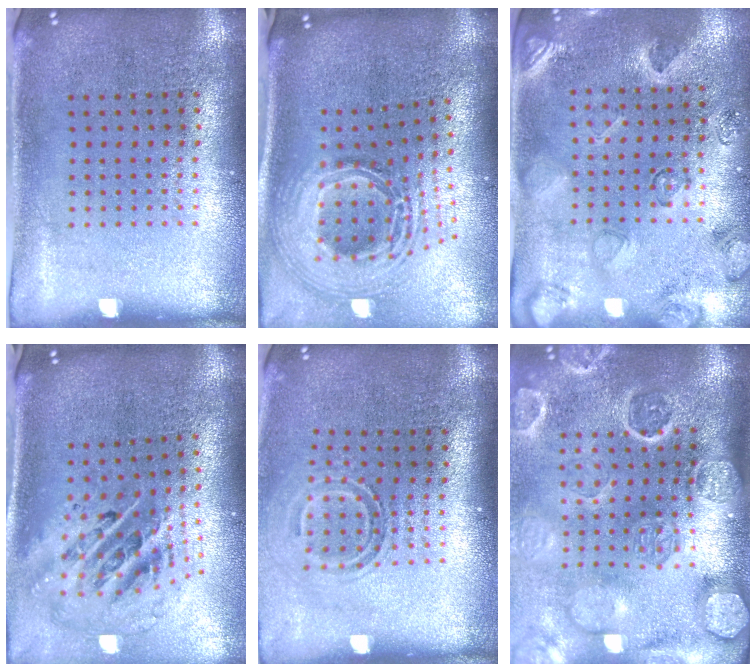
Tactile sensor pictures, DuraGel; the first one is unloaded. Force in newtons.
{"total": 3.0, "press": 2.0, "slide": 2.2}
{"total": 2.3, "press": 1.9, "slide": 1.3}
{"total": 2.8, "press": 1.9, "slide": 2.1}
{"total": 1.7, "press": 1.2, "slide": 1.2}
{"total": 4.2, "press": 3.5, "slide": 2.4}